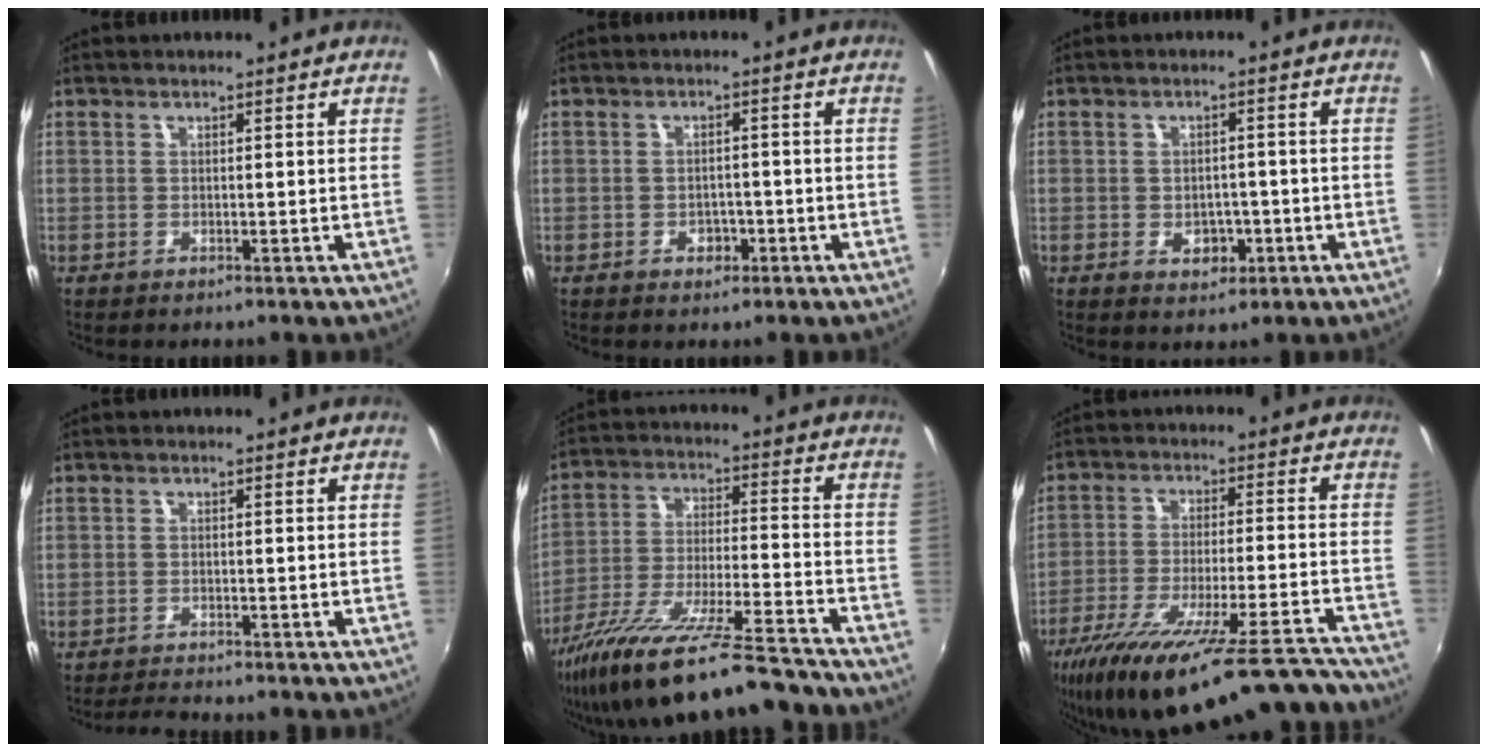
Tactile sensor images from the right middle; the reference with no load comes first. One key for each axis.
{"total": 2.7, "fx": -1.3, "fy": 2.1, "fz": 1.1, "tx": -0.019, "ty": 0.003, "tz": -0.016}
{"total": 4.2, "fx": -1.4, "fy": 3.2, "fz": 2.3, "tx": -0.039, "ty": 0.003, "tz": -0.014}
{"total": 2.4, "fx": -2.4, "fy": 0.0, "fz": 0.6, "tx": -0.022, "ty": -0.011, "tz": -0.045}
{"total": 22.5, "fx": -18.5, "fy": 2.5, "fz": 12.5, "tx": -0.232, "ty": -0.054, "tz": -0.301}
{"total": 27.4, "fx": -23.3, "fy": 4.8, "fz": 13.6, "tx": -0.232, "ty": -0.043, "tz": -0.343}